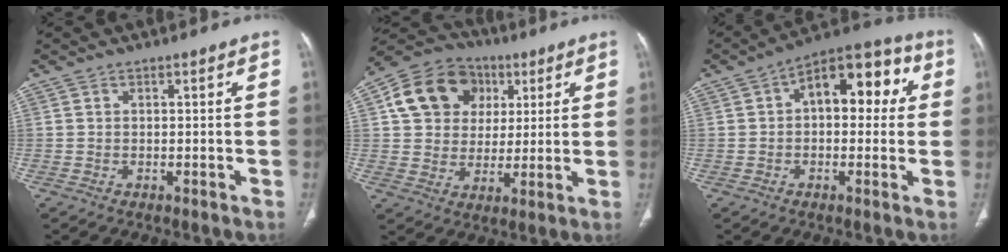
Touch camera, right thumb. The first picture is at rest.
{"total": 15.3, "force": [4.8, 12.7, 7.0], "torque": [-0.100, 0.008, 0.080]}
{"total": 13.7, "force": [2.6, 7.8, 11.0], "torque": [-0.102, 0.038, 0.026]}